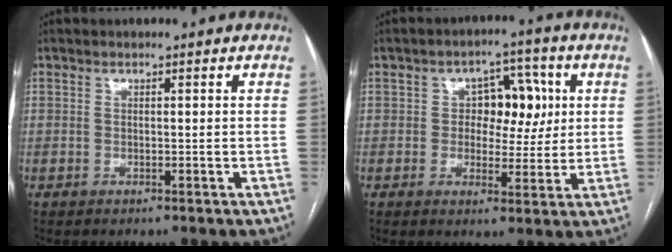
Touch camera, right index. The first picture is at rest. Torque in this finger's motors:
{"motor_torque": [0.29, 0.14, 0.12, 0.06]}